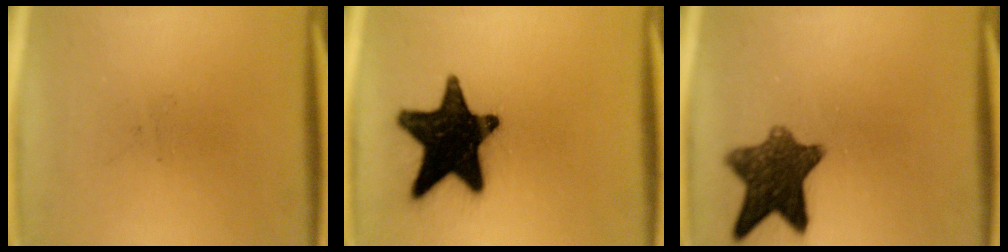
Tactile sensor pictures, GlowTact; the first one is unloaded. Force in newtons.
{"total": 19.6}
{"total": 10.3}